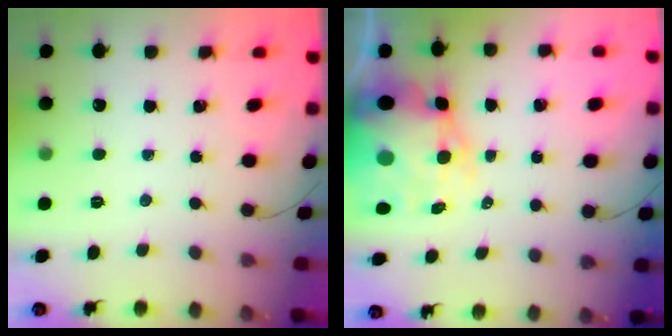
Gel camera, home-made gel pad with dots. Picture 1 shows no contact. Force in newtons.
{"total": 15.2, "press": 14.7, "slide": 4.0}